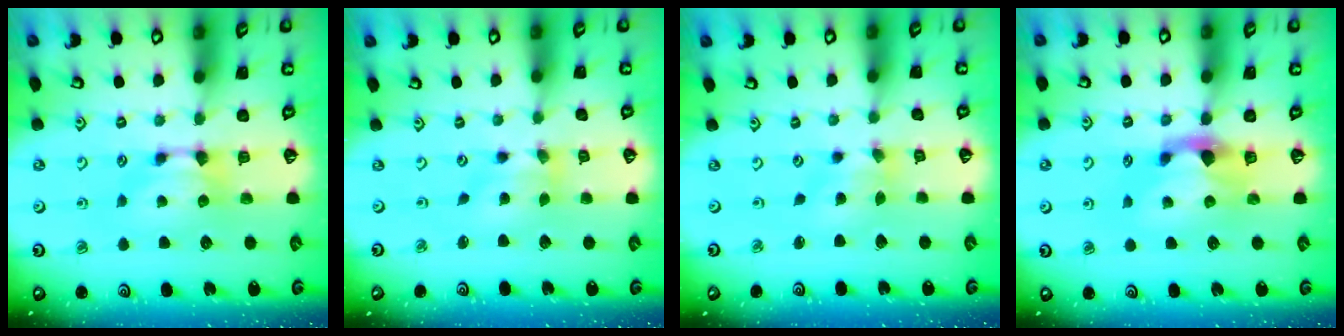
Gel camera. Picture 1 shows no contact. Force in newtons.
{"total": 2.3, "press": 2.0, "slide": 1.2}
{"total": 1.5, "press": 0.7, "slide": 1.3}
{"total": 2.2, "press": 1.9, "slide": 1.2}